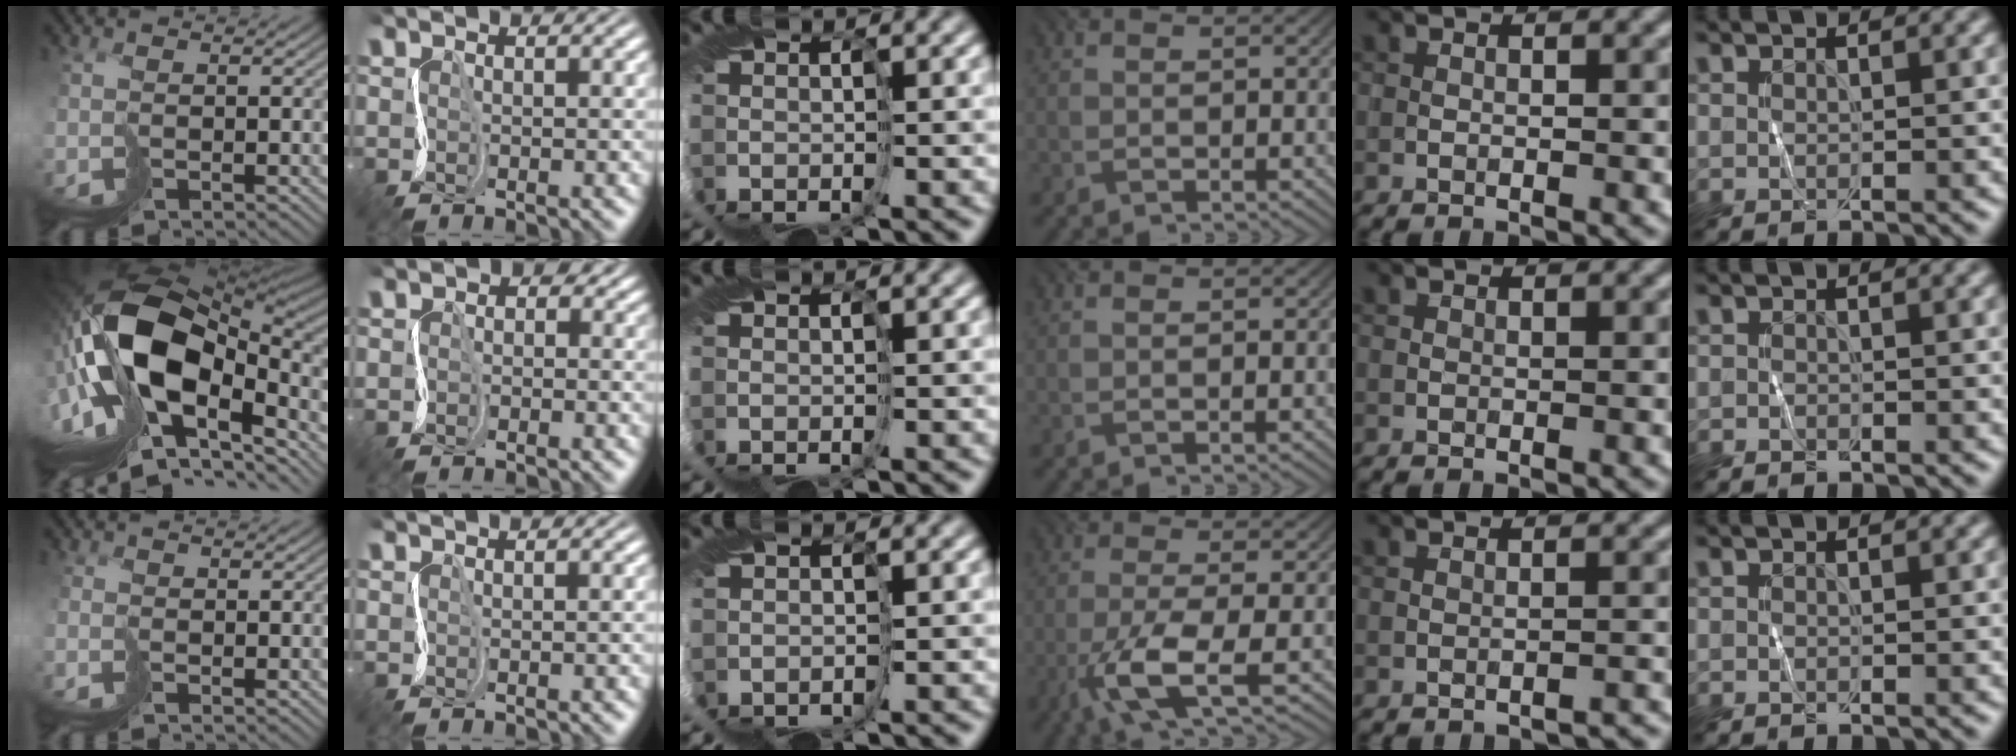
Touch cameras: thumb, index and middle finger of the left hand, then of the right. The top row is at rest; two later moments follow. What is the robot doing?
{"motion": "cut", "object": "tape"}